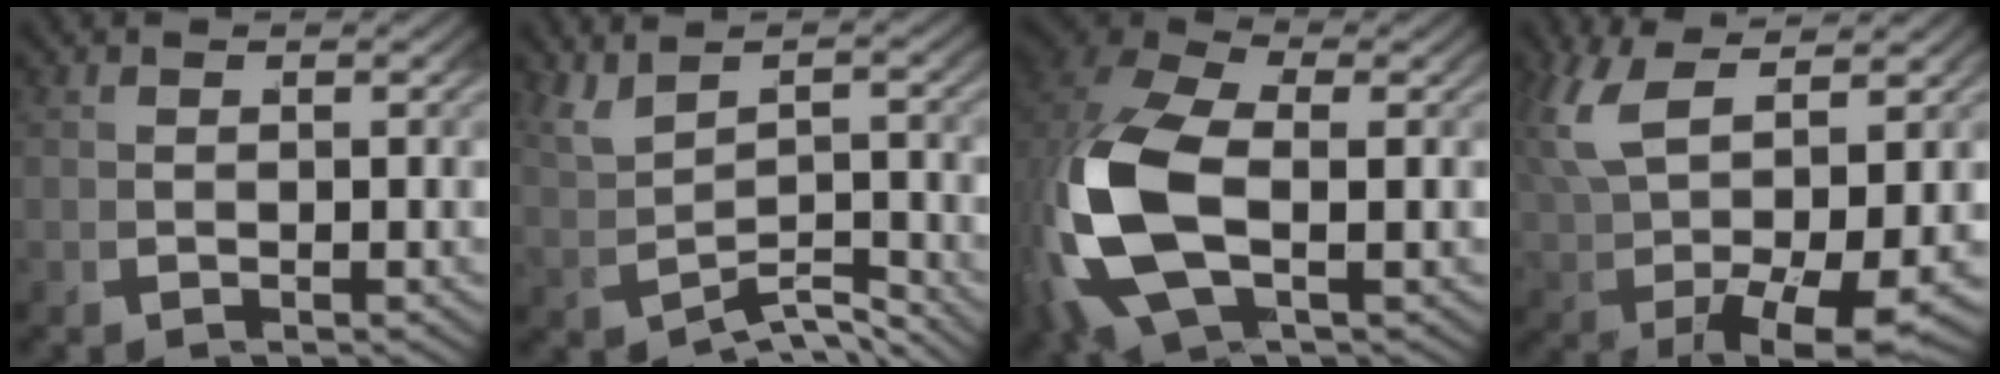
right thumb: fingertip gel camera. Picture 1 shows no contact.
{"total": 2.6, "force": [-0.6, 1.3, 2.1], "torque": [-0.036, 0.001, -0.005]}
{"total": 10.8, "force": [-0.1, 6.7, 8.4], "torque": [-0.232, -0.017, 0.008]}
{"total": 8.4, "force": [1.4, 4.5, 6.9], "torque": [-0.164, -0.019, 0.045]}